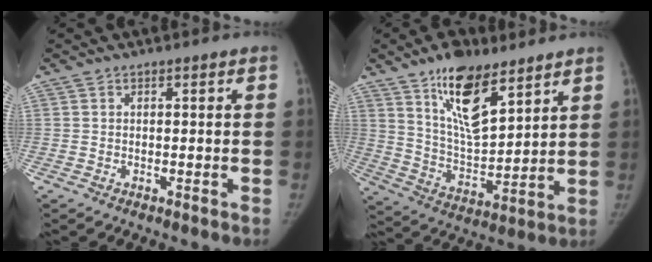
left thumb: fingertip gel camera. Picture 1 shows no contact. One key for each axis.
{"total": 14.8, "fx": 9.1, "fy": 5.9, "fz": 10.0, "tx": -0.145, "ty": -0.058, "tz": 0.170}